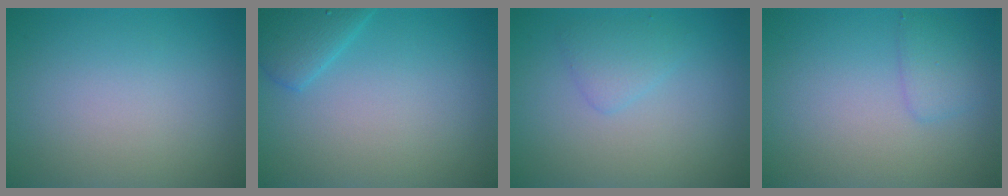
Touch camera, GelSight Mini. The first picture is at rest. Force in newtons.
{"total": 2.7, "press": 2.7, "slide": 0.2}
{"total": 1.6, "press": 1.6, "slide": 0.1}
{"total": 1.7, "press": 1.7, "slide": 0.2}